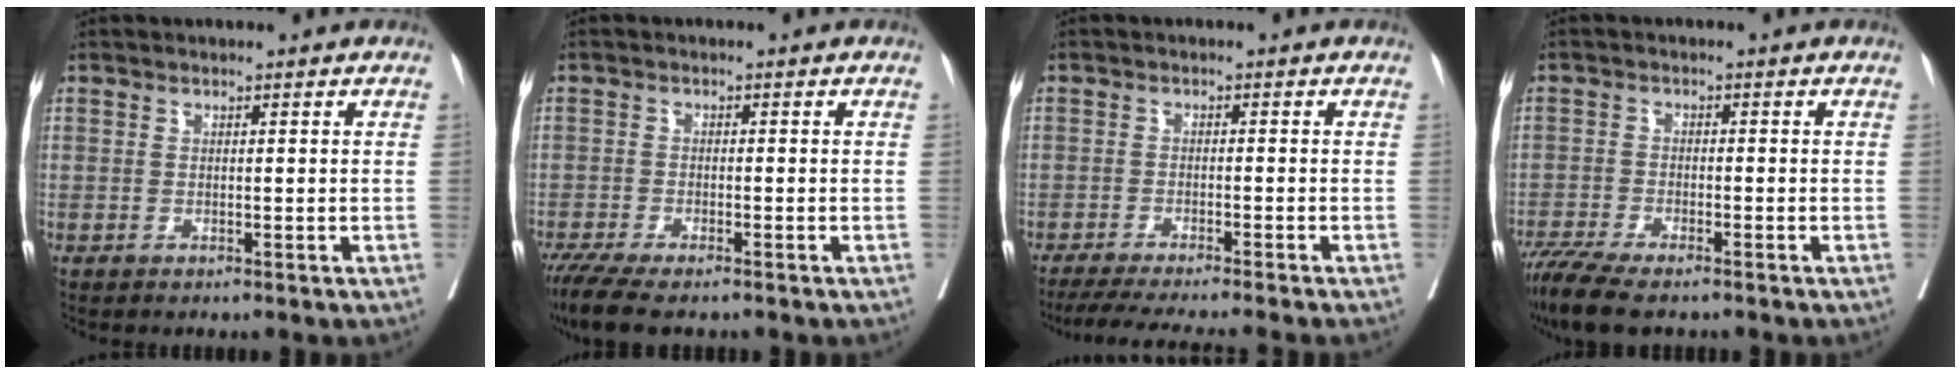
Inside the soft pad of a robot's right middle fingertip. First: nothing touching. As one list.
[{"total": 8.0, "force": [-6.3, 1.6, 4.6], "torque": [-0.074, -0.016, -0.104]}, {"total": 11.5, "force": [-10.1, -1.0, 5.3], "torque": [-0.051, -0.025, -0.149]}, {"total": 7.9, "force": [-6.3, 1.3, 4.6], "torque": [-0.081, -0.015, -0.110]}]